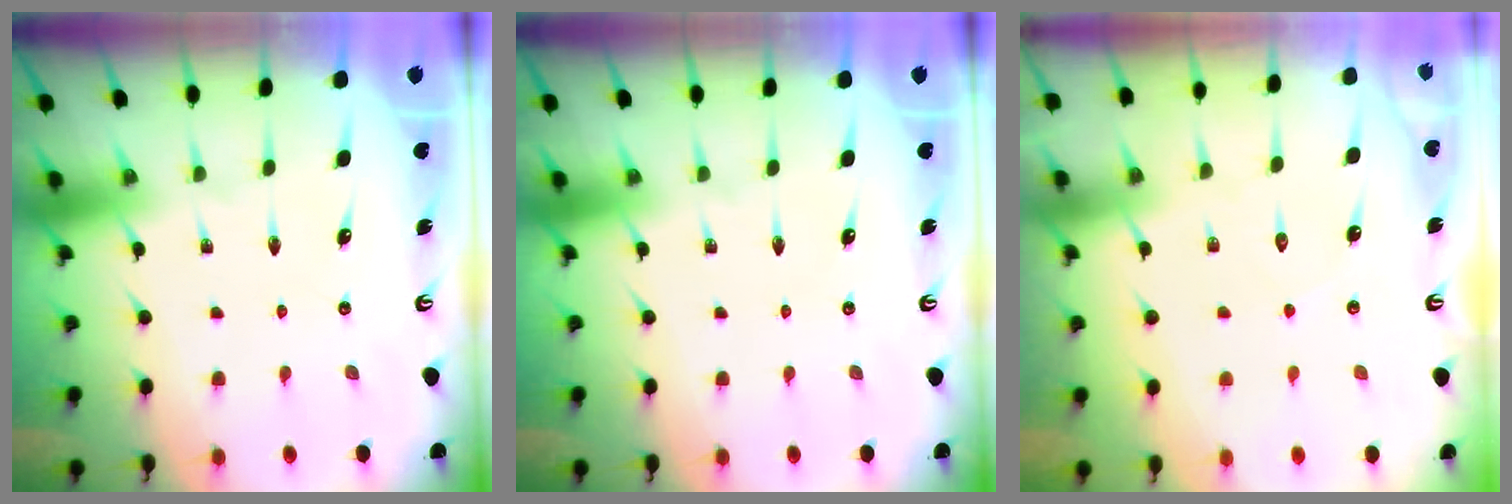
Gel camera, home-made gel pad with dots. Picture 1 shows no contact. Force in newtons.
{"total": 0.0}
{"total": 3.6, "press": 3.5, "slide": 0.3}